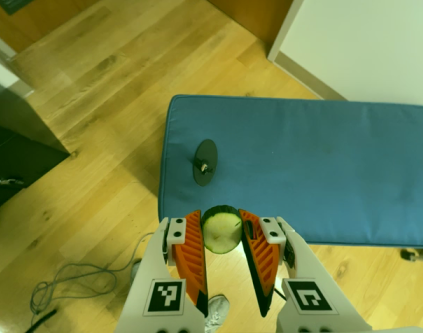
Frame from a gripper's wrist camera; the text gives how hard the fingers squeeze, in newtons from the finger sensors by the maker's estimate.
{"total": 9.4, "left": 9.1, "right": 9.7}